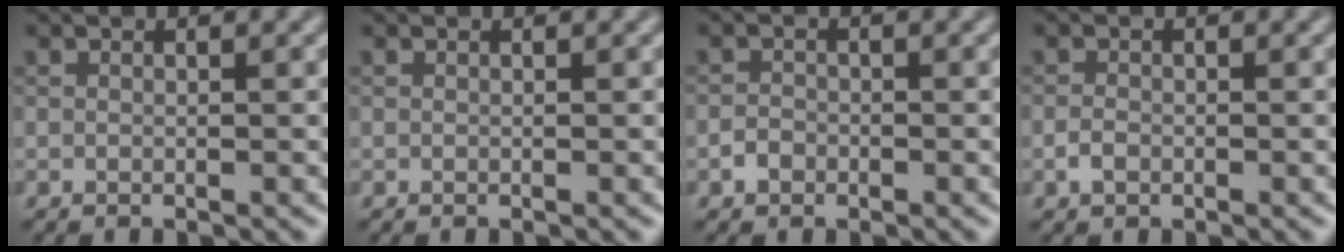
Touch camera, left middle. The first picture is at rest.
{"total": 0.0}
{"total": 1.1, "force": [-0.6, 0.8, 0.3], "torque": [-0.001, 0.004, -0.013]}
{"total": 1.0, "force": [-0.5, 0.6, 0.6], "torque": [-0.011, 0.002, -0.012]}